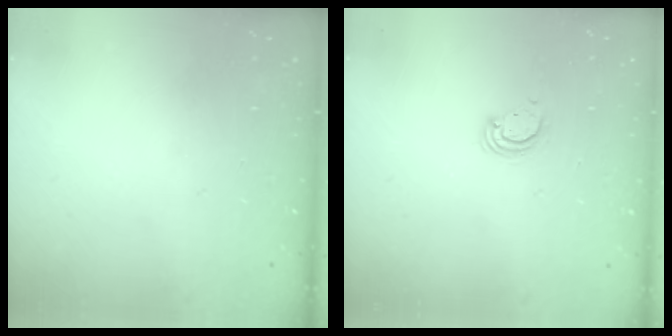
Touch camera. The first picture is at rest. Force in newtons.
{"total": 3.4, "press": 3.3, "slide": 0.4}